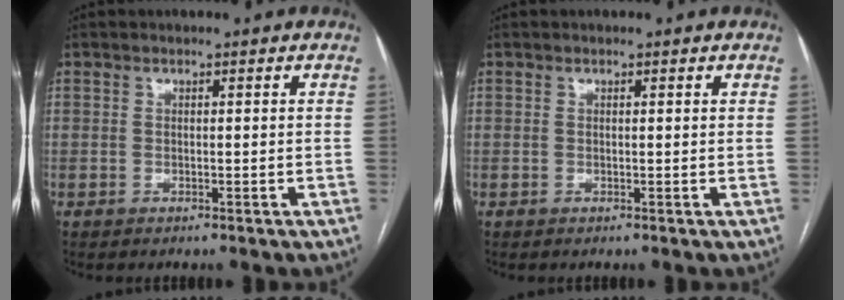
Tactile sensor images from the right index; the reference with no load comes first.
{"total": 0.0}